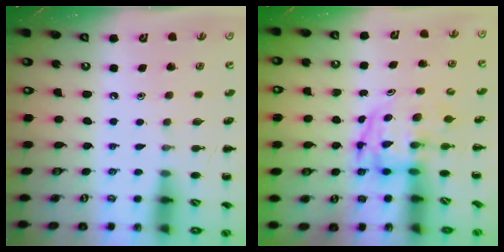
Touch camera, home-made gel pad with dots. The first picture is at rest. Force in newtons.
{"total": 3.9, "press": 3.8, "slide": 0.6}